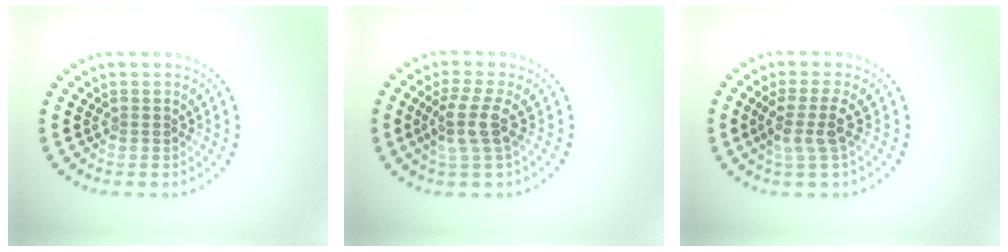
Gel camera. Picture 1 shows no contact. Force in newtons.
{"total": 2.9, "press": 2.3, "slide": 1.8}
{"total": 2.7, "press": 2.1, "slide": 1.6}